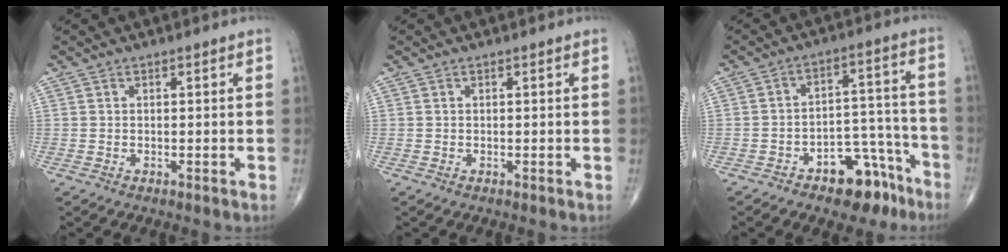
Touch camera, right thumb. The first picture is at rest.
{"total": 0.0}
{"total": 11.6, "force": [-7.3, 6.2, 6.4], "torque": [-0.047, 0.076, -0.104]}